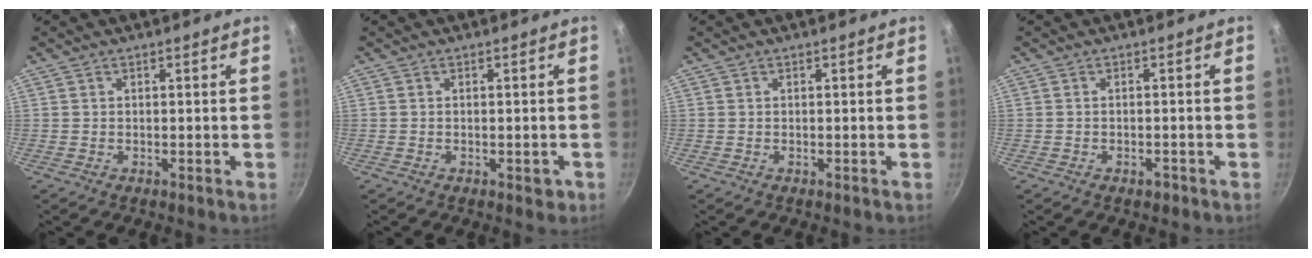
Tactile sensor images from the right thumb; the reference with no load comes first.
{"total": 2.0, "force": [-0.7, 1.0, 1.5], "torque": [-0.015, 0.000, -0.010]}
{"total": 0.0}
{"total": 1.5, "force": [-1.0, 0.8, 0.9], "torque": [-0.013, 0.008, -0.011]}